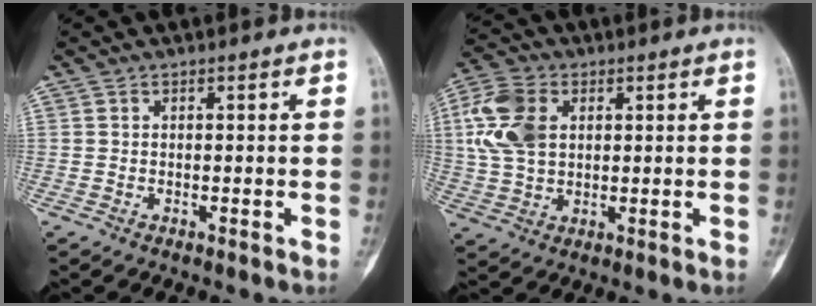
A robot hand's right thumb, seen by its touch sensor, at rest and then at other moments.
{"total": 11.3, "force": [2.6, 7.6, 8.0], "torque": [-0.166, 0.008, 0.047]}